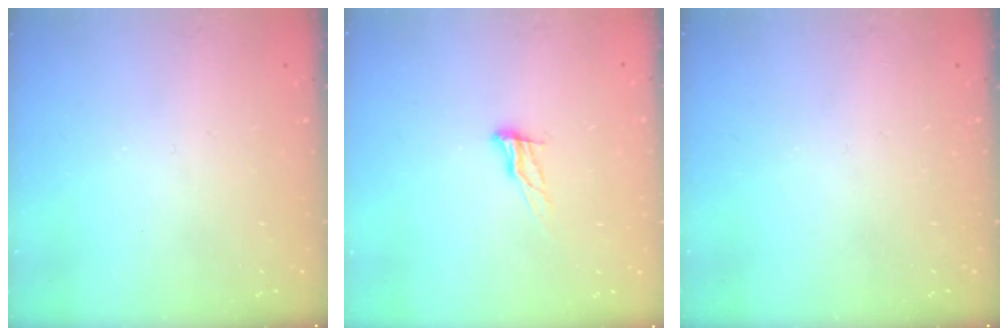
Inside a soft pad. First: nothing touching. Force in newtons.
{"total": 8.7, "press": 8.4, "slide": 2.4}
{"total": 0.0}